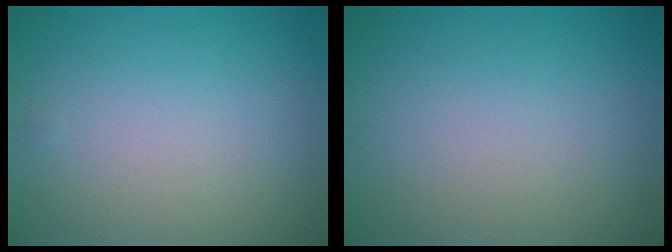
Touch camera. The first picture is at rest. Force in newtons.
{"total": 0.0}